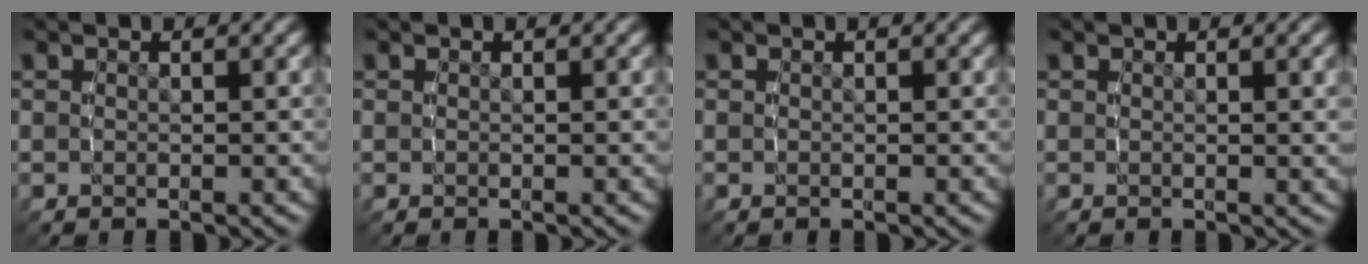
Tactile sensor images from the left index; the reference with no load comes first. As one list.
[{"total": 0.0}, {"total": 0.0}, {"total": 1.0, "force": [0.5, -0.2, 0.9], "torque": [-0.013, -0.001, 0.009]}]